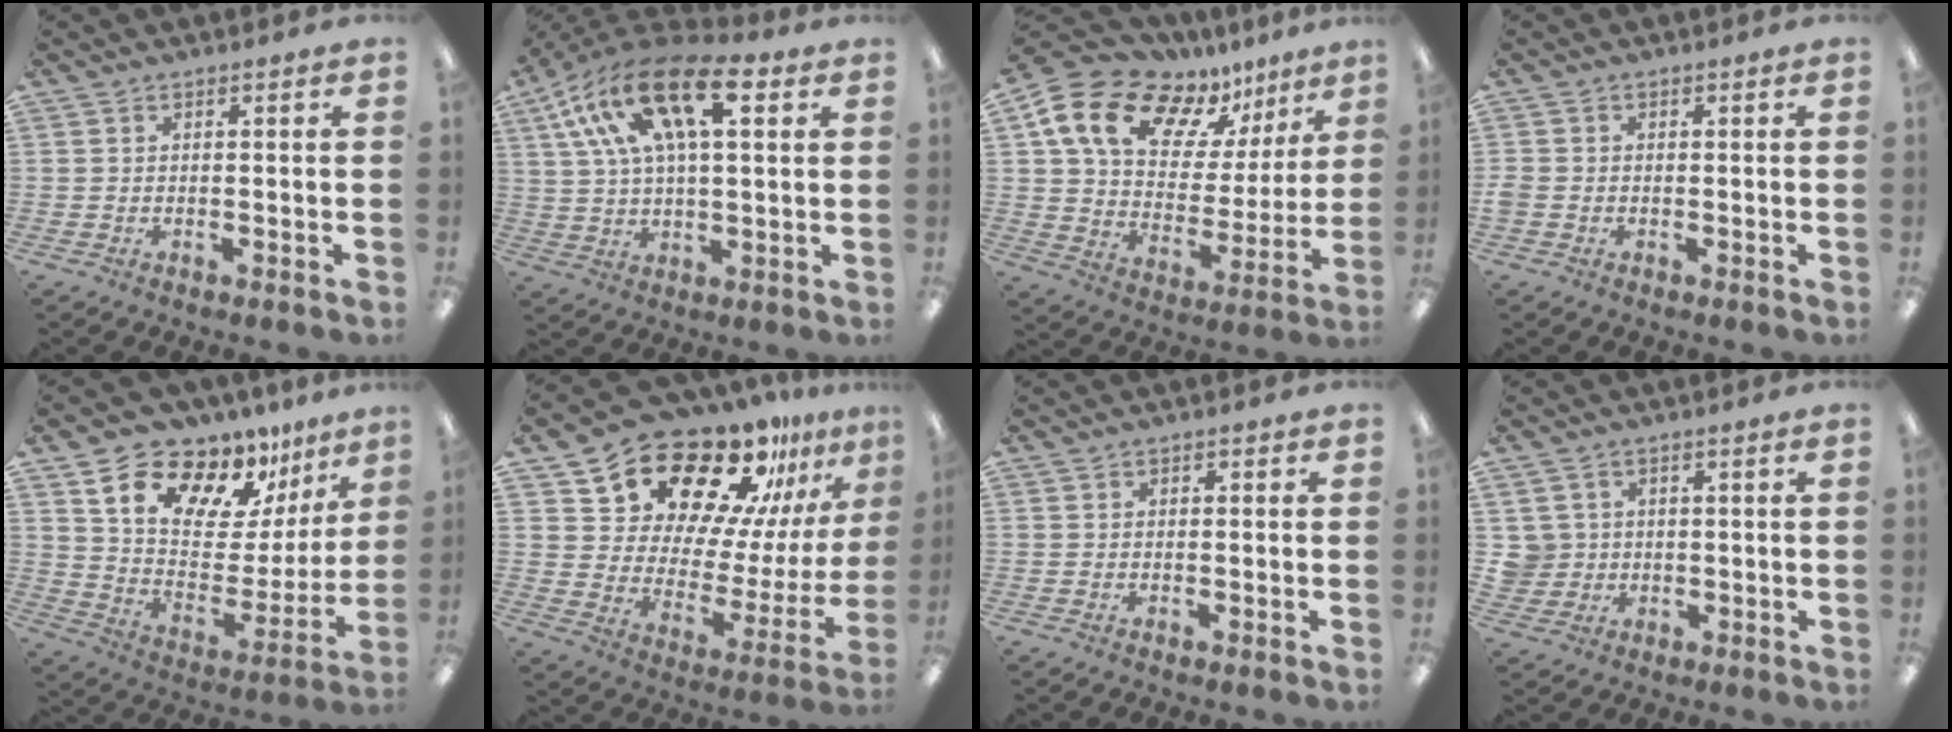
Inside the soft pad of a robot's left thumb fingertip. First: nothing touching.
{"total": 21.3, "force": [9.5, 10.2, 16.1], "torque": [-0.306, -0.029, 0.158]}
{"total": 16.8, "force": [11.1, 10.1, 7.6], "torque": [-0.140, -0.065, 0.199]}
{"total": 1.5, "force": [-0.7, 1.3, 0.3], "torque": [-0.002, 0.002, -0.013]}
{"total": 17.0, "force": [13.9, 7.9, 5.9], "torque": [-0.116, -0.106, 0.249]}
{"total": 20.4, "force": [17.0, 8.8, 7.1], "torque": [-0.120, -0.134, 0.298]}
{"total": 0.5, "force": [-0.1, 0.5, 0.0], "torque": [0.000, 0.002, -0.002]}
{"total": 4.3, "force": [0.7, 4.2, -0.1], "torque": [-0.012, 0.004, 0.012]}